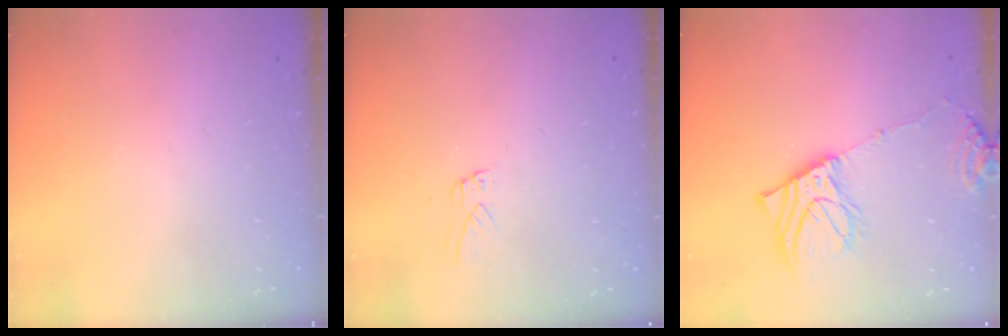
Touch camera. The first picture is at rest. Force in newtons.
{"total": 2.9, "press": 2.9, "slide": 0.2}
{"total": 13.4, "press": 13.1, "slide": 2.7}